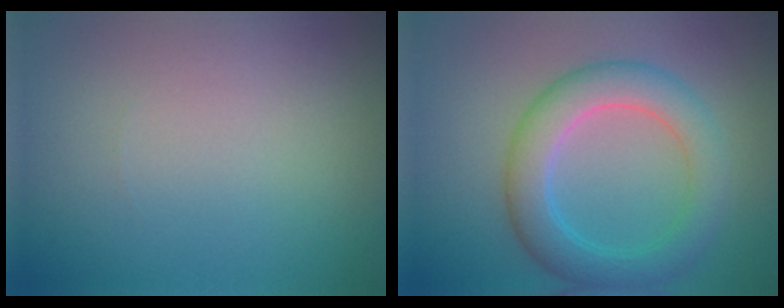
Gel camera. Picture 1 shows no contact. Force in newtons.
{"total": 5.3, "press": 5.3, "slide": 0.1}